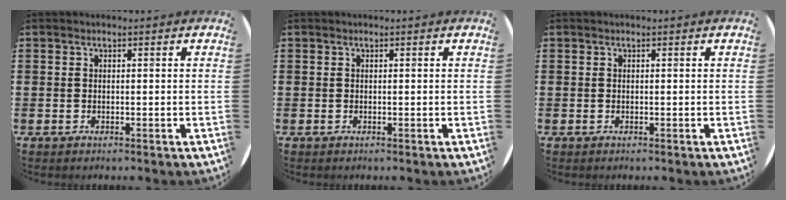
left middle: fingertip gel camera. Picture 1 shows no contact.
{"total": 0.0}
{"total": 0.0}